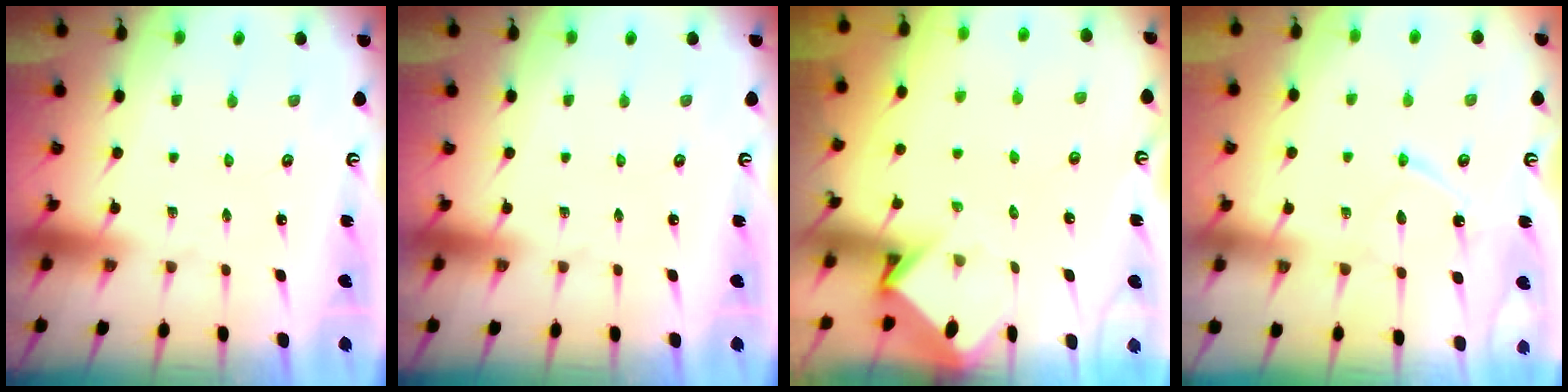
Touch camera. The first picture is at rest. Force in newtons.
{"total": 0.0}
{"total": 3.5, "press": 3.5, "slide": 0.3}
{"total": 8.0, "press": 8.0, "slide": 0.8}